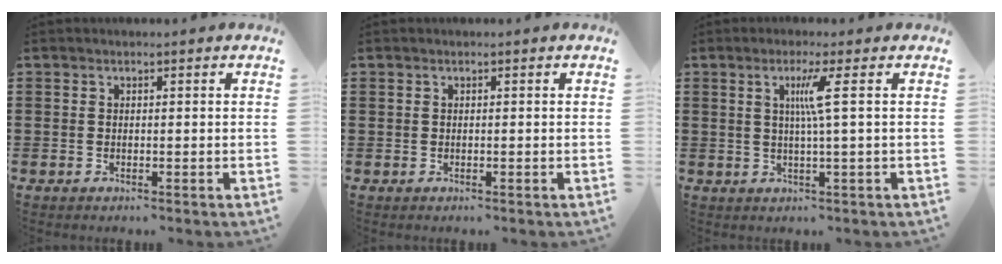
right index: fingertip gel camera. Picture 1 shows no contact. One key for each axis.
{"total": 0.0}
{"total": 4.4, "fx": 0.8, "fy": -0.8, "fz": 4.2, "tx": -0.082, "ty": -0.005, "tz": 0.008}